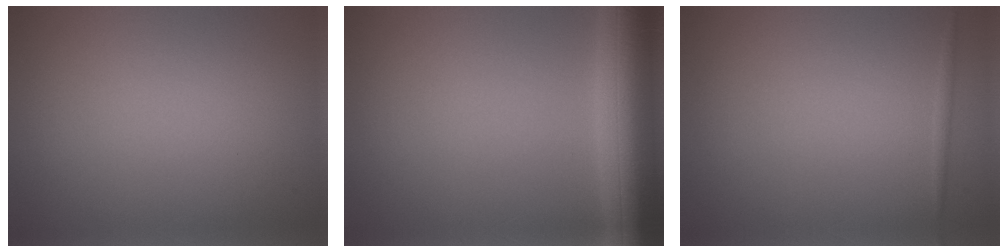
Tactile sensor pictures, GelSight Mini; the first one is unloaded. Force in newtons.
{"total": 8.9, "press": 8.9, "slide": 0.3}
{"total": 0.6, "press": 0.6, "slide": 0.0}